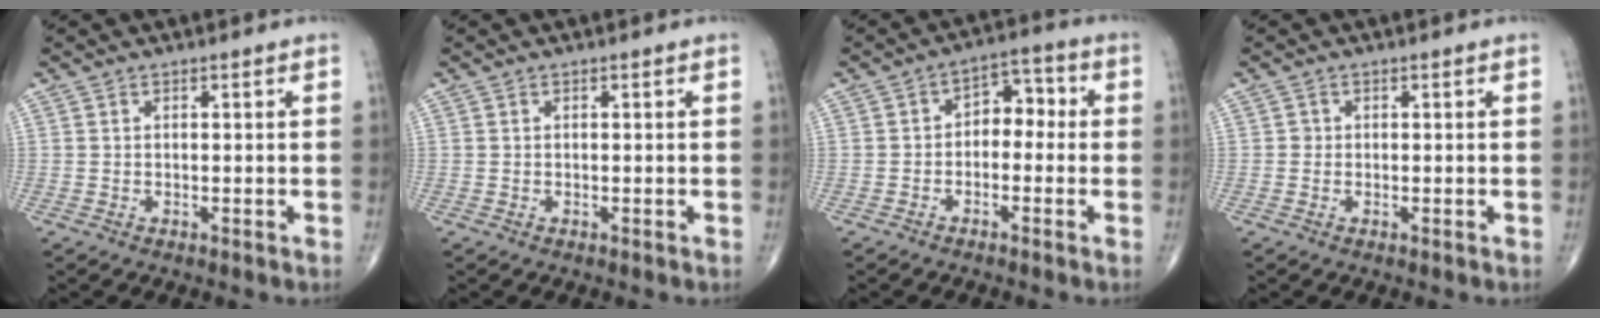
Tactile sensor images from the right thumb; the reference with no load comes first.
{"total": 0.0}
{"total": 5.7, "force": [-0.9, 4.0, 4.0], "torque": [-0.034, 0.035, -0.028]}
{"total": 0.7, "force": [0.0, 0.7, 0.1], "torque": [0.003, 0.003, -0.002]}